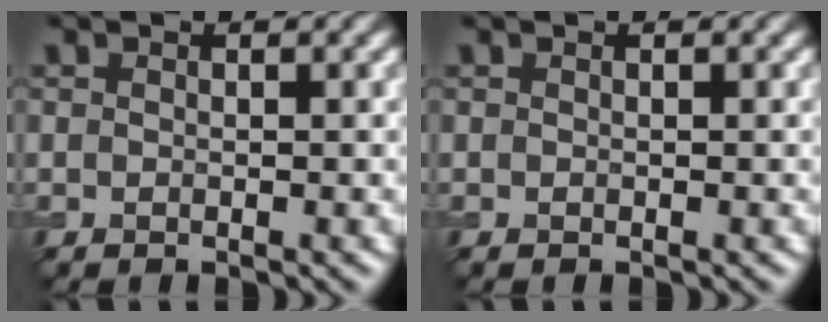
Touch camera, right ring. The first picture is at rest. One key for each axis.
{"total": 0.0}